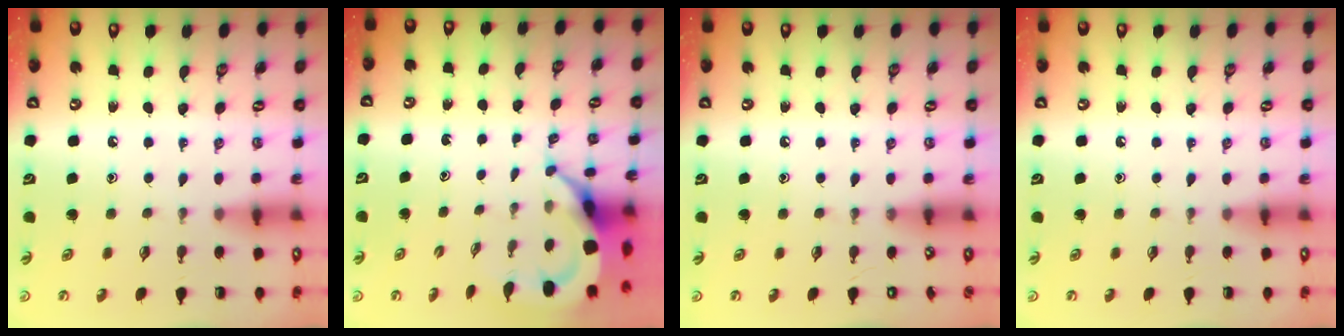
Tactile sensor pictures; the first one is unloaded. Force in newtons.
{"total": 5.2, "press": 5.2, "slide": 0.6}
{"total": 0.0}
{"total": 0.0}